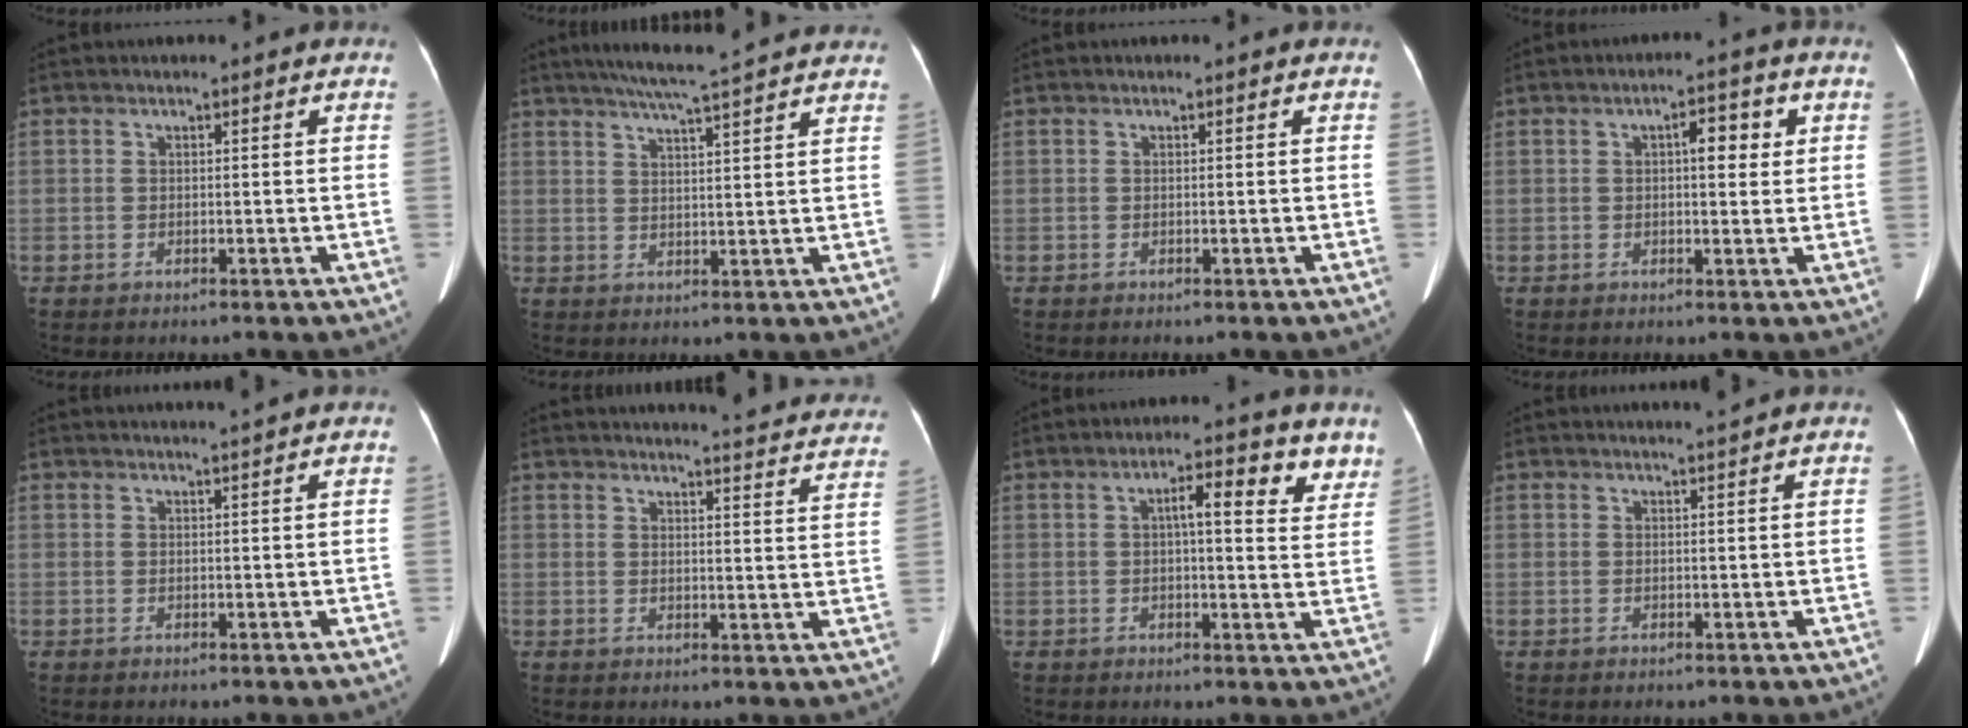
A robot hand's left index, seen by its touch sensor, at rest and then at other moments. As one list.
[{"total": 13.2, "force": [11.4, -0.2, 6.6], "torque": [-0.110, 0.030, 0.147]}, {"total": 0.0}, {"total": 4.1, "force": [1.2, 1.6, 3.6], "torque": [-0.053, 0.013, 0.015]}, {"total": 2.3, "force": [2.1, -0.7, 0.9], "torque": [-0.011, 0.003, 0.031]}, {"total": 21.0, "force": [20.3, 1.6, 5.4], "torque": [-0.057, -0.068, 0.216]}, {"total": 7.3, "force": [3.6, 1.9, 6.0], "torque": [-0.074, 0.013, 0.043]}, {"total": 2.0, "force": [1.8, -0.7, 0.6], "torque": [-0.009, -0.002, 0.029]}]